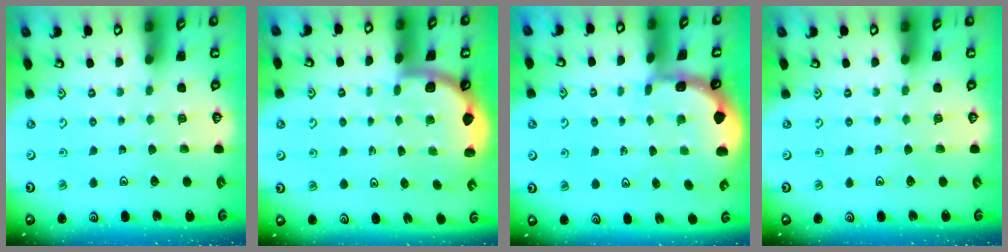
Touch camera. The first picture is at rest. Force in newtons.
{"total": 1.7, "press": 1.7, "slide": 0.0}
{"total": 1.0, "press": 1.0, "slide": 0.2}
{"total": 0.0}